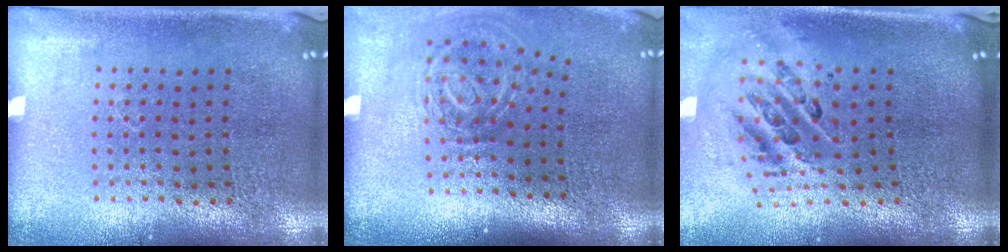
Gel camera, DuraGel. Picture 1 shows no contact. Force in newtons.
{"total": 2.1, "press": 1.3, "slide": 1.6}
{"total": 1.6, "press": 1.3, "slide": 0.9}